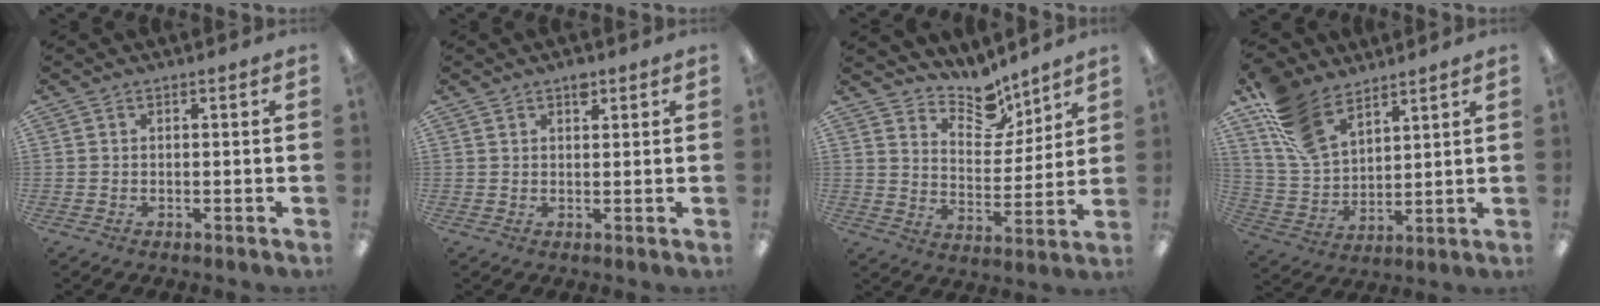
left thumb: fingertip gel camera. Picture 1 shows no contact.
{"total": 2.4, "force": [1.7, 1.3, 1.2], "torque": [-0.009, -0.006, 0.027]}
{"total": 10.4, "force": [9.1, 4.3, 2.6], "torque": [-0.041, -0.072, 0.168]}
{"total": 14.0, "force": [9.7, 7.5, 6.6], "torque": [-0.151, -0.035, 0.194]}